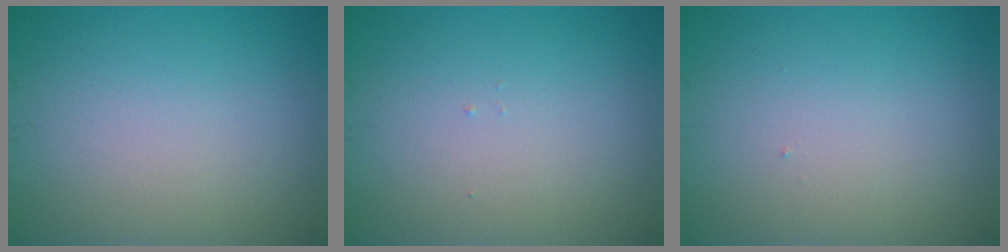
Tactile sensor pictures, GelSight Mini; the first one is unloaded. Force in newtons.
{"total": 0.0}
{"total": 0.0}